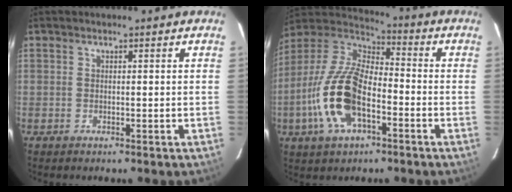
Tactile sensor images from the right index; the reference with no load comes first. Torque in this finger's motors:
{"motor_torque": [2.14, 0.00, 1.05, 0.21]}